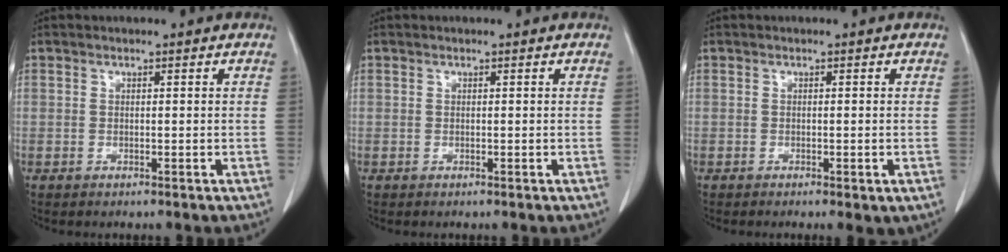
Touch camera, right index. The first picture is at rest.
{"total": 0.0}
{"total": 2.3, "force": [-1.0, 0.5, 2.0], "torque": [-0.026, -0.008, -0.010]}